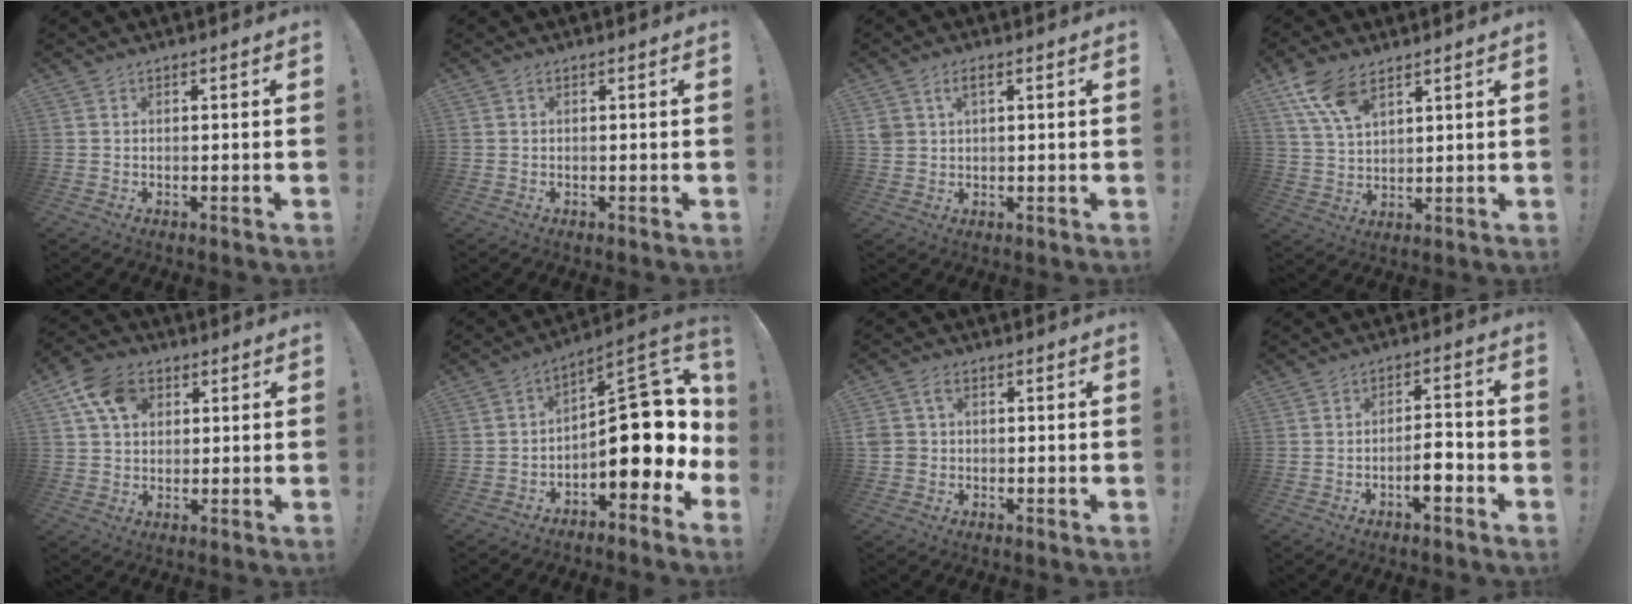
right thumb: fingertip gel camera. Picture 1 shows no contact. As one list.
[{"total": 0.5, "force": [-0.1, 0.3, 0.4], "torque": [-0.013, 0.003, -0.001]}, {"total": 3.7, "force": [1.4, 2.2, 2.6], "torque": [-0.041, 0.000, 0.025]}, {"total": 10.2, "force": [6.4, 4.9, 6.3], "torque": [-0.117, -0.021, 0.124]}, {"total": 11.2, "force": [4.3, 8.2, 6.4], "torque": [-0.115, 0.000, 0.084]}, {"total": 17.4, "force": [-1.2, 8.6, 15.0], "torque": [-0.186, 0.003, -0.009]}, {"total": 3.7, "force": [0.1, 3.1, 2.0], "torque": [-0.025, 0.005, 0.002]}, {"total": 6.2, "force": [-2.8, 2.1, 5.1], "torque": [-0.069, 0.013, -0.047]}]